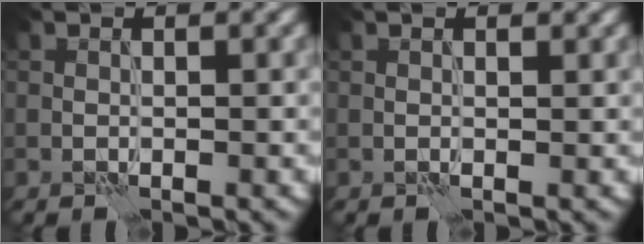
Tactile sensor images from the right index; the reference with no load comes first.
{"total": 1.0, "force": [0.5, 0.2, 0.8], "torque": [-0.015, -0.001, 0.005]}